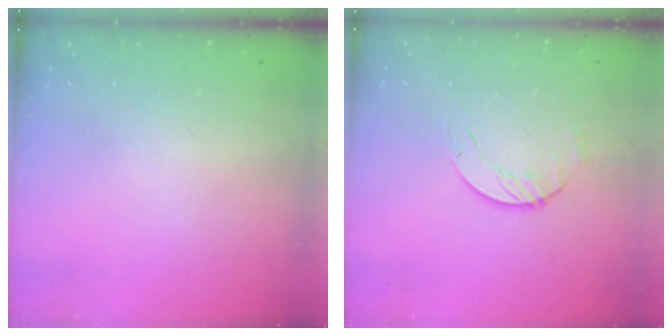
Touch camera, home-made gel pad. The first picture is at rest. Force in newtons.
{"total": 2.3, "press": 2.3, "slide": 0.3}